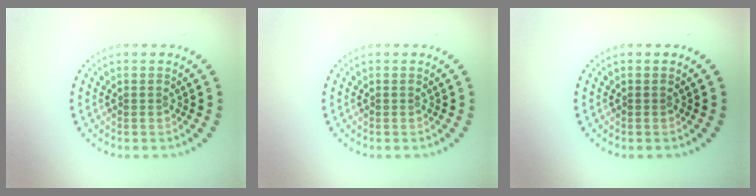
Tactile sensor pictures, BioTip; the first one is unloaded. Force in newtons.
{"total": 0.0}
{"total": 0.0}